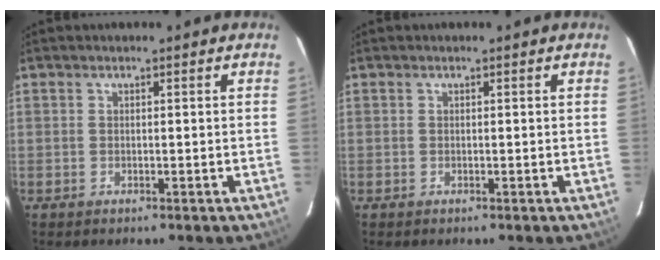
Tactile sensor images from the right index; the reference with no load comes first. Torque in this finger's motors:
{"motor_torque": [0.00, 0.00, 0.01, 0.00]}